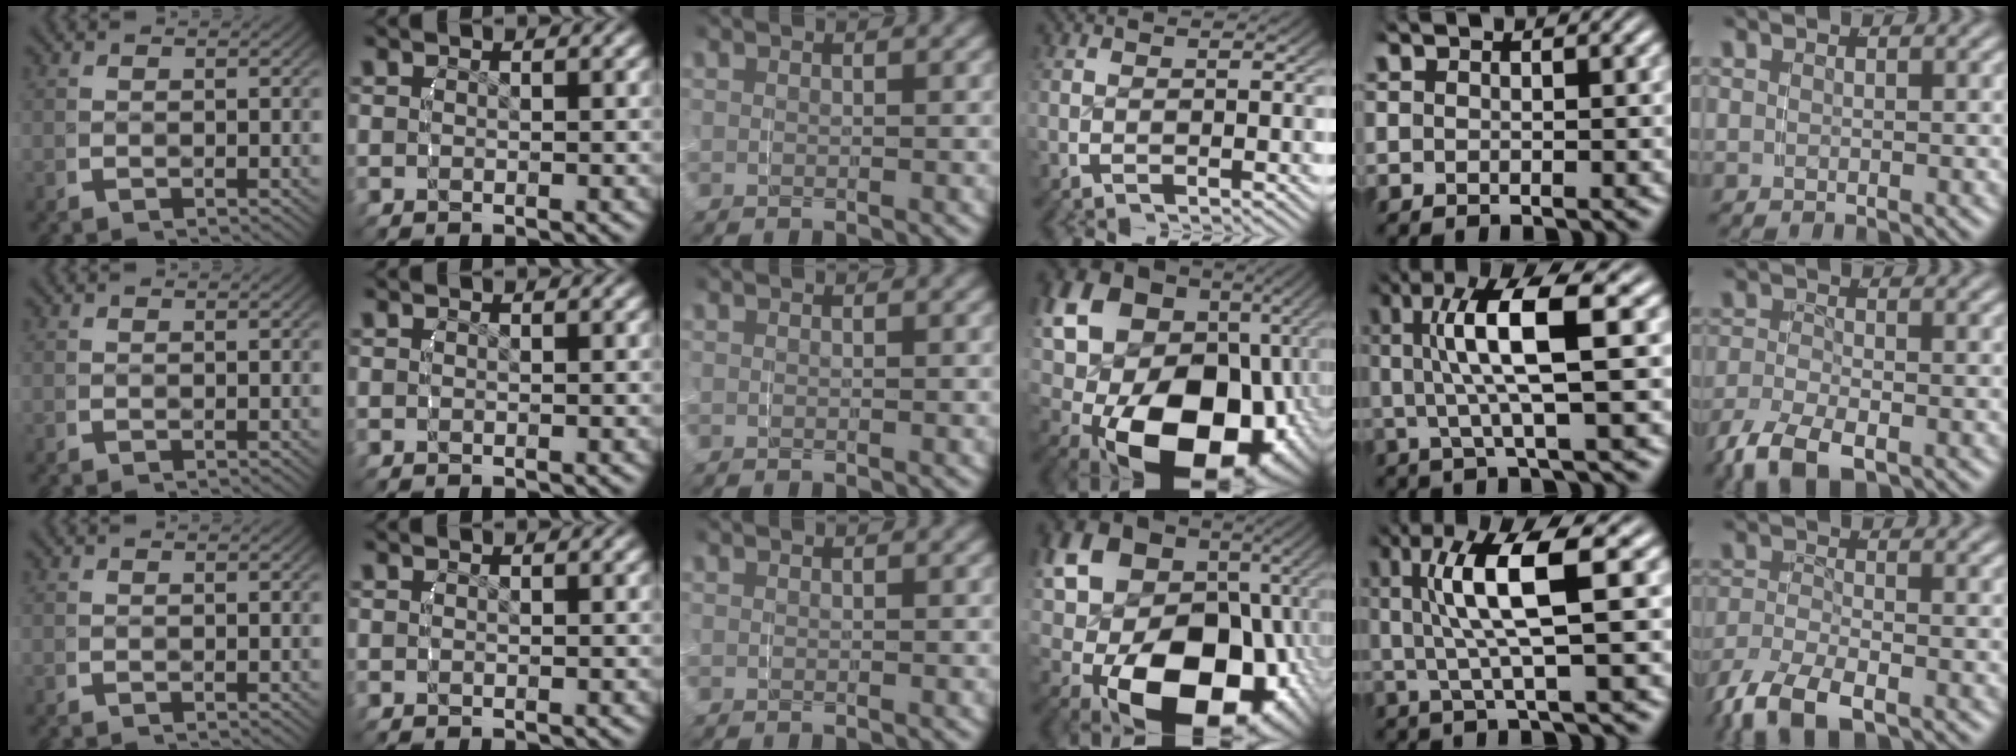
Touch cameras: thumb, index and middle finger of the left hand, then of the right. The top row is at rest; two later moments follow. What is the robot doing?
{"motion": "grasp_and_lifting", "object": "towel"}